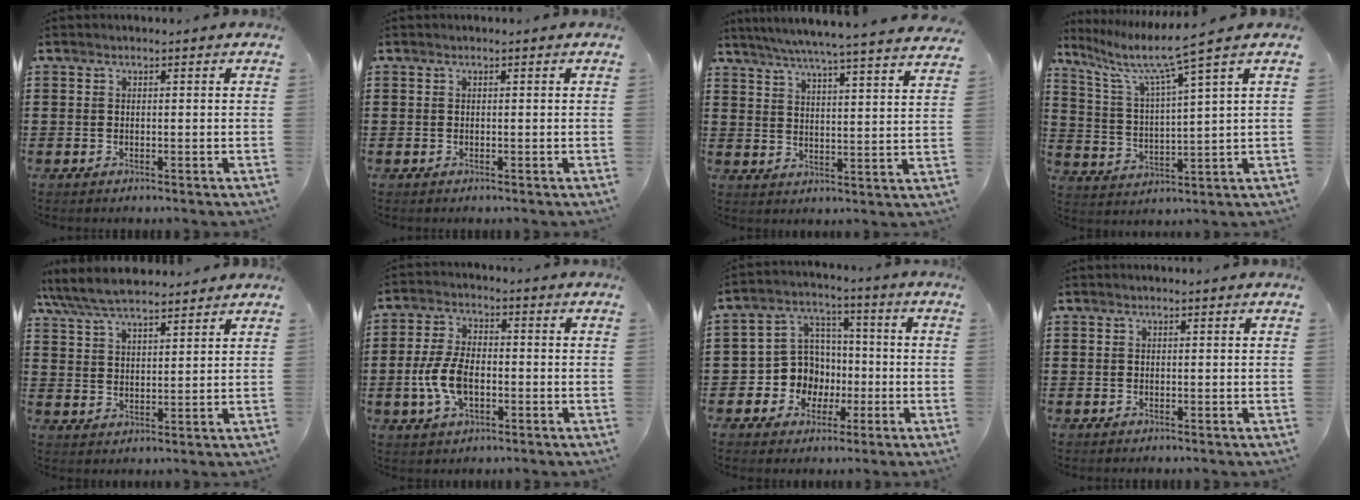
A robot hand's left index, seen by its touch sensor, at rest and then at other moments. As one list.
[{"total": 0.0}, {"total": 5.6, "force": [5.1, -0.9, 2.2], "torque": [-0.063, -0.039, 0.083]}, {"total": 4.3, "force": [3.2, -0.1, 2.8], "torque": [-0.076, -0.024, 0.046]}, {"total": 7.0, "force": [6.3, 1.5, 2.6], "torque": [-0.071, -0.016, 0.118]}, {"total": 7.5, "force": [-1.7, 4.0, 6.1], "torque": [-0.147, -0.001, -0.038]}, {"total": 8.7, "force": [-1.3, 8.3, 2.1], "torque": [-0.090, 0.006, -0.021]}, {"total": 0.0}]